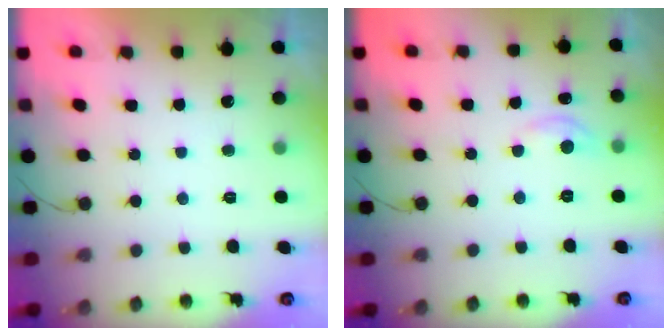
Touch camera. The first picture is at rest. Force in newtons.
{"total": 4.4, "press": 4.3, "slide": 0.6}